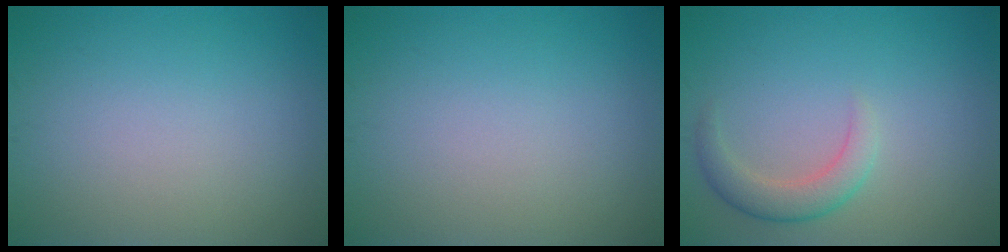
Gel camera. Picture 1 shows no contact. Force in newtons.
{"total": 0.0}
{"total": 2.8, "press": 2.8, "slide": 0.1}